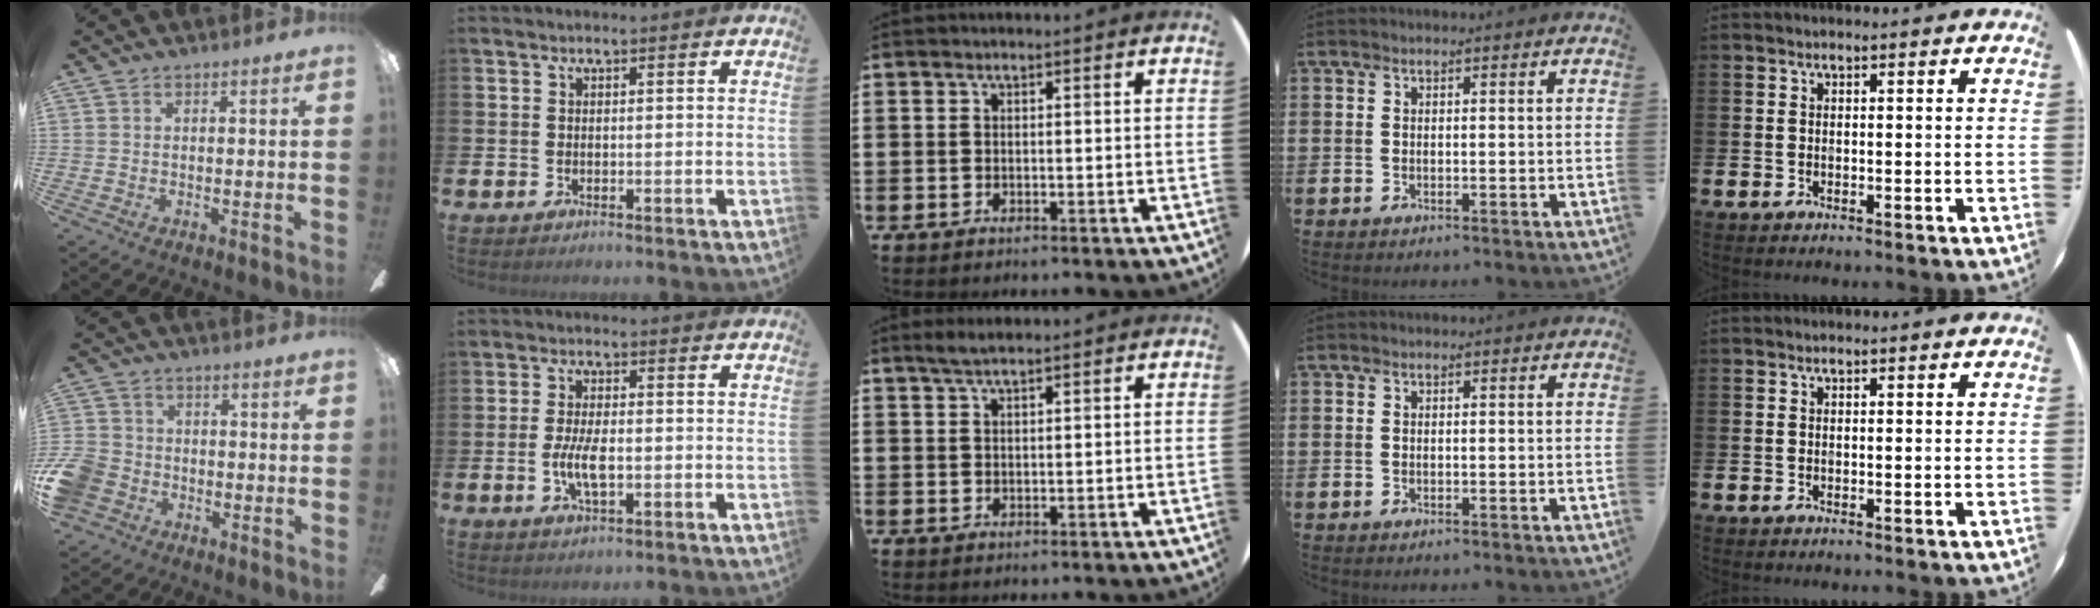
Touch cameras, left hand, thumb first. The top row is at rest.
{"thumb": {"total": 8.8, "force": [-3.9, 7.1, 3.6], "torque": [-0.094, 0.037, -0.071]}, "index": {"total": 4.7, "force": [-0.8, 1.8, 4.3], "torque": [-0.078, -0.001, -0.017]}, "middle": {"total": 1.8, "force": [1.4, 0.0, 1.1], "torque": [-0.021, 0.003, 0.025]}}